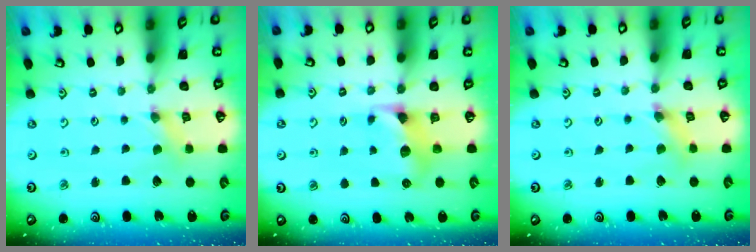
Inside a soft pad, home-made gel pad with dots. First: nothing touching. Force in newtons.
{"total": 6.8, "press": 6.8, "slide": 0.5}
{"total": 4.0, "press": 3.9, "slide": 0.4}